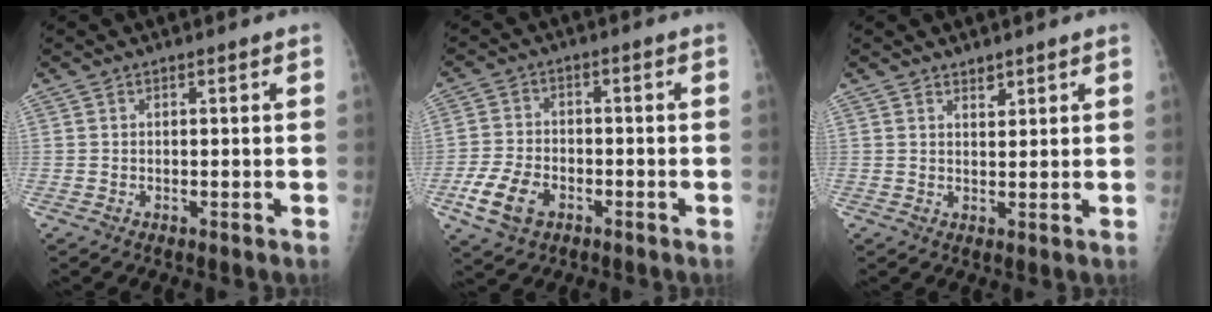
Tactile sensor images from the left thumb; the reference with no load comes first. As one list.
[{"total": 8.3, "force": [-3.9, 5.3, 5.1], "torque": [-0.102, 0.012, -0.070]}, {"total": 1.9, "force": [1.5, 0.9, 0.7], "torque": [0.000, -0.011, 0.024]}]